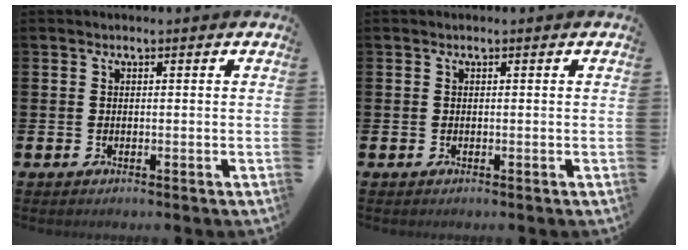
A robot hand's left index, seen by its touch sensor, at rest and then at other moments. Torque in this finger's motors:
{"motor_torque": [-0.02, 0.02, 0.00, -0.01]}